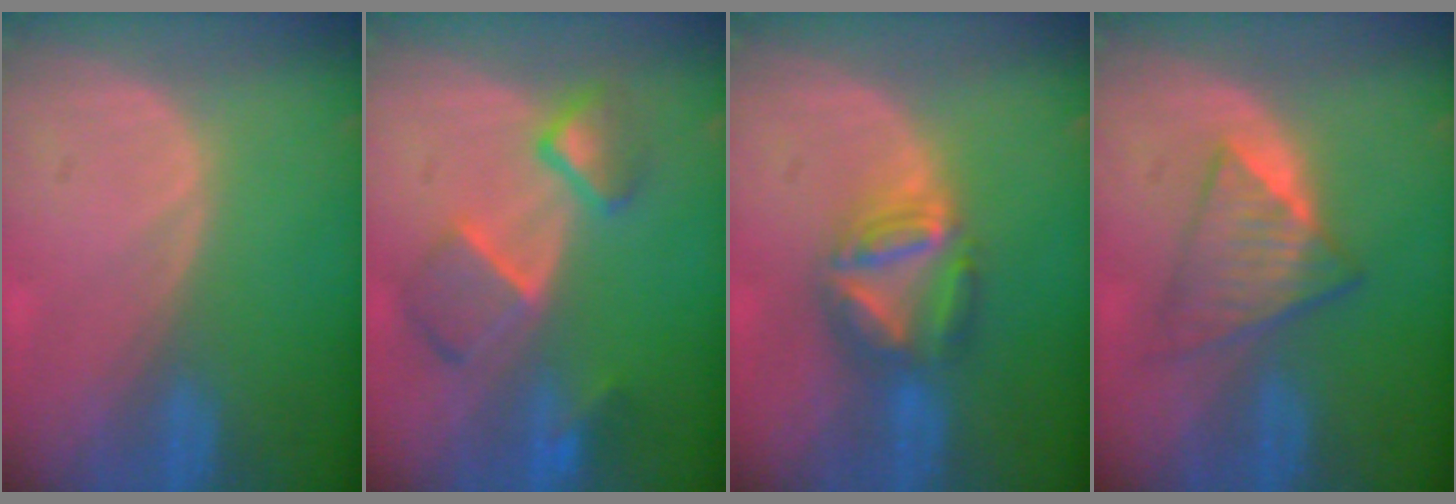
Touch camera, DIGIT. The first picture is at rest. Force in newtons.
{"total": 7.1, "press": 6.9, "slide": 1.9}
{"total": 7.2, "press": 6.3, "slide": 3.5}
{"total": 6.0, "press": 5.8, "slide": 1.6}